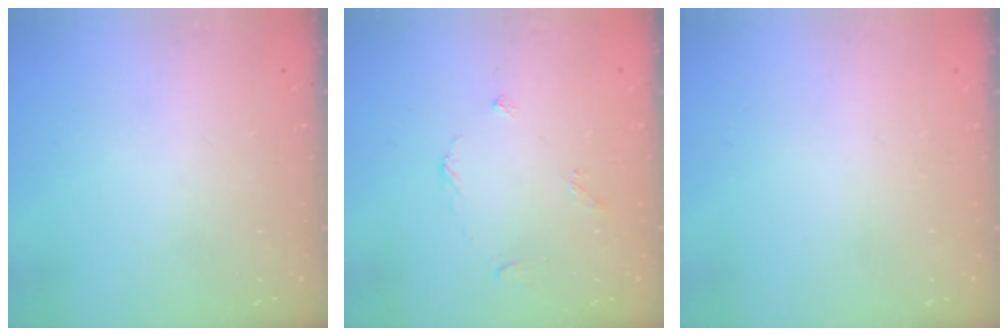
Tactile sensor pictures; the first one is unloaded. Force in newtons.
{"total": 4.5, "press": 4.5, "slide": 0.5}
{"total": 1.8, "press": 1.8, "slide": 0.1}